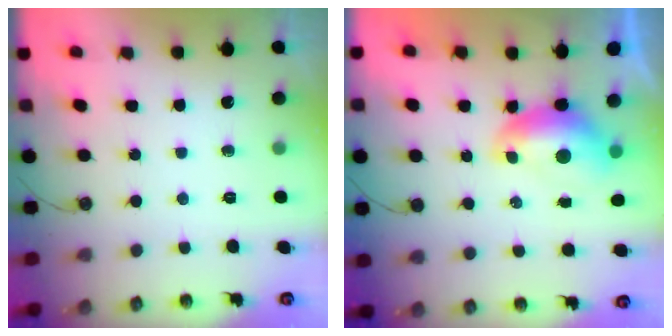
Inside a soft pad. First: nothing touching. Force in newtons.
{"total": 1.1, "press": 1.0, "slide": 0.4}